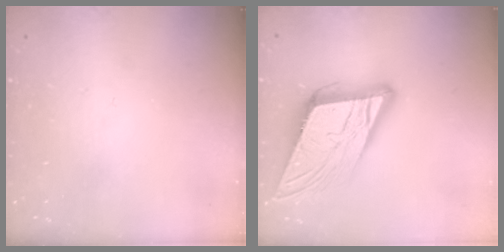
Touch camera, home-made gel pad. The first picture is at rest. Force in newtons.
{"total": 18.0, "press": 17.6, "slide": 3.8}